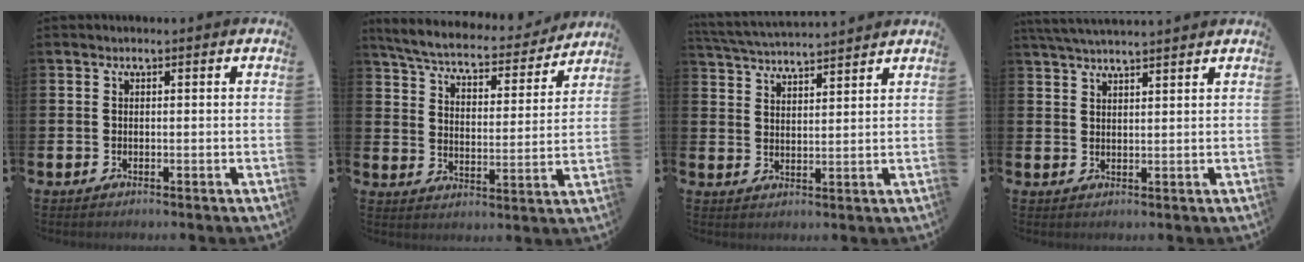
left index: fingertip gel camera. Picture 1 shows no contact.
{"total": 5.9, "force": [5.5, 1.0, 1.9], "torque": [-0.069, -0.041, 0.090]}
{"total": 4.3, "force": [4.2, 0.0, 0.3], "torque": [-0.028, -0.027, 0.076]}
{"total": 3.5, "force": [3.4, -0.3, 0.8], "torque": [-0.030, -0.008, 0.065]}